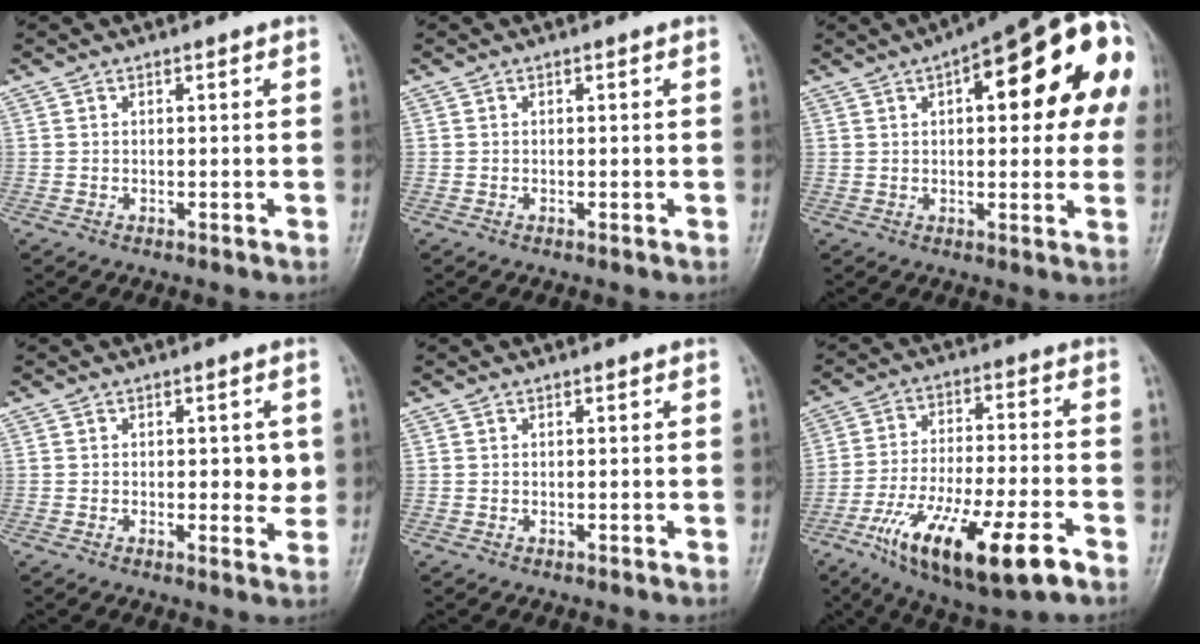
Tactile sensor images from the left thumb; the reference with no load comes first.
{"total": 0.0}
{"total": 23.8, "force": [6.6, 8.4, 21.2], "torque": [-0.262, 0.027, 0.075]}
{"total": 4.7, "force": [0.3, 2.2, 4.1], "torque": [-0.038, -0.005, 0.004]}
{"total": 0.0}
{"total": 19.0, "force": [-9.6, 5.4, 15.4], "torque": [-0.294, 0.020, -0.158]}